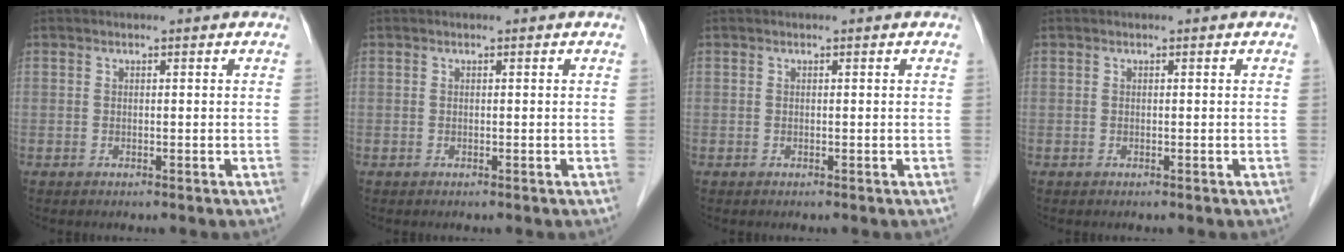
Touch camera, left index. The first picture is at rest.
{"total": 0.0}
{"total": 0.0}
{"total": 0.0}